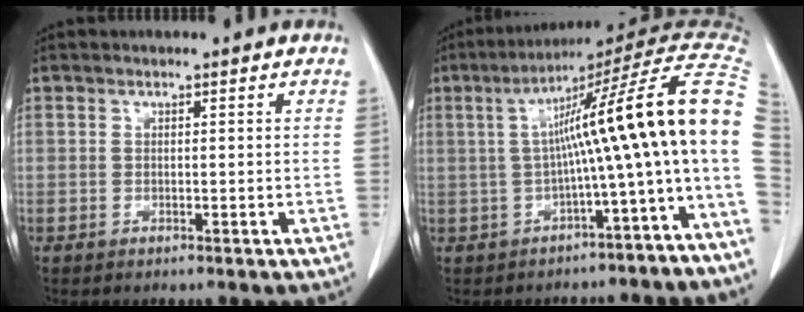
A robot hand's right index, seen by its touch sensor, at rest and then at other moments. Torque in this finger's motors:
{"motor_torque": [1.86, -0.27, 1.05, 0.21]}